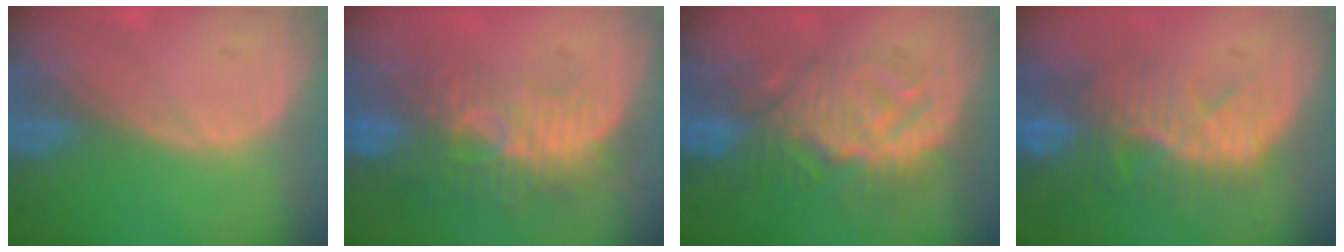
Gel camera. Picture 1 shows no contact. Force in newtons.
{"total": 9.0, "press": 8.2, "slide": 3.8}
{"total": 9.3, "press": 9.1, "slide": 1.9}
{"total": 10.0, "press": 8.5, "slide": 5.3}